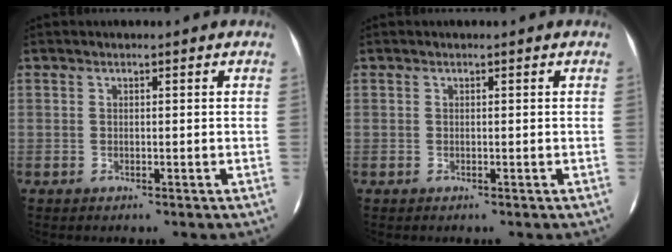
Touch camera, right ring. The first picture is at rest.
{"total": 0.0}